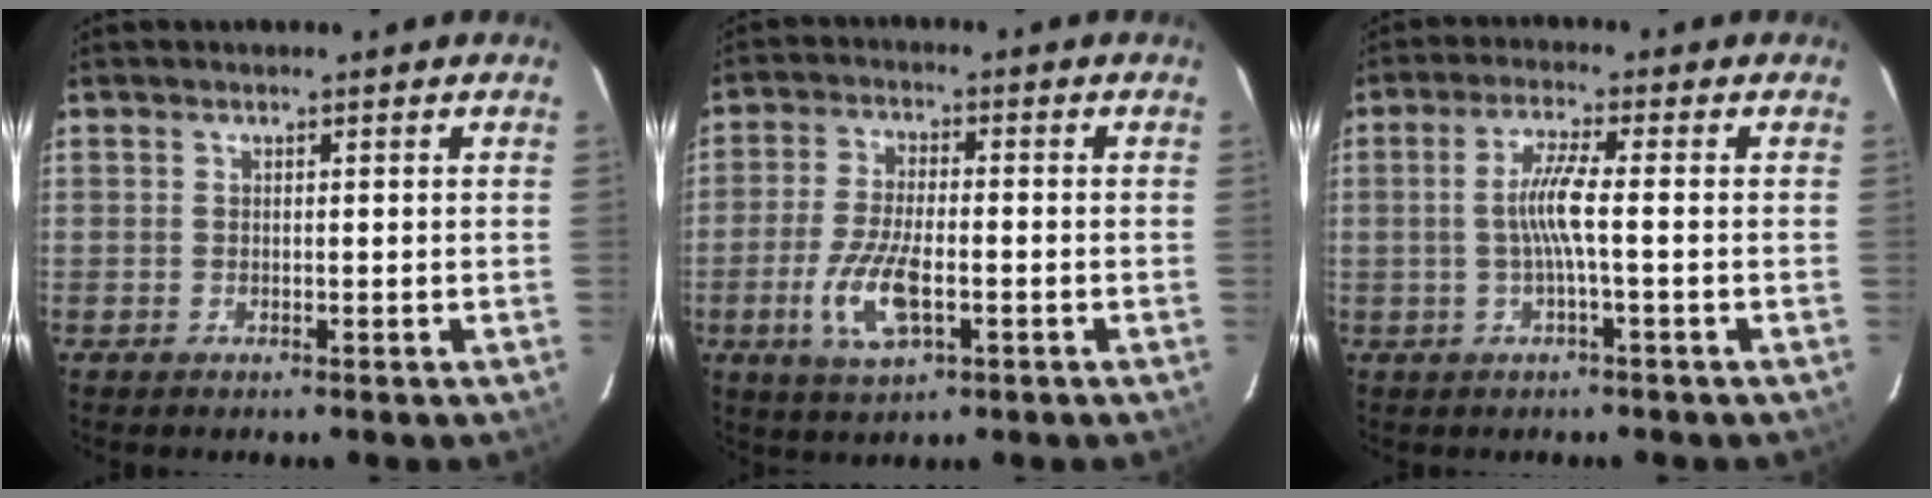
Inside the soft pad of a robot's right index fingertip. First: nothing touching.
{"total": 10.0, "force": [-3.2, 3.9, 8.7], "torque": [-0.185, -0.009, -0.059]}
{"total": 5.2, "force": [-0.8, -0.4, 5.1], "torque": [-0.107, 0.001, -0.014]}